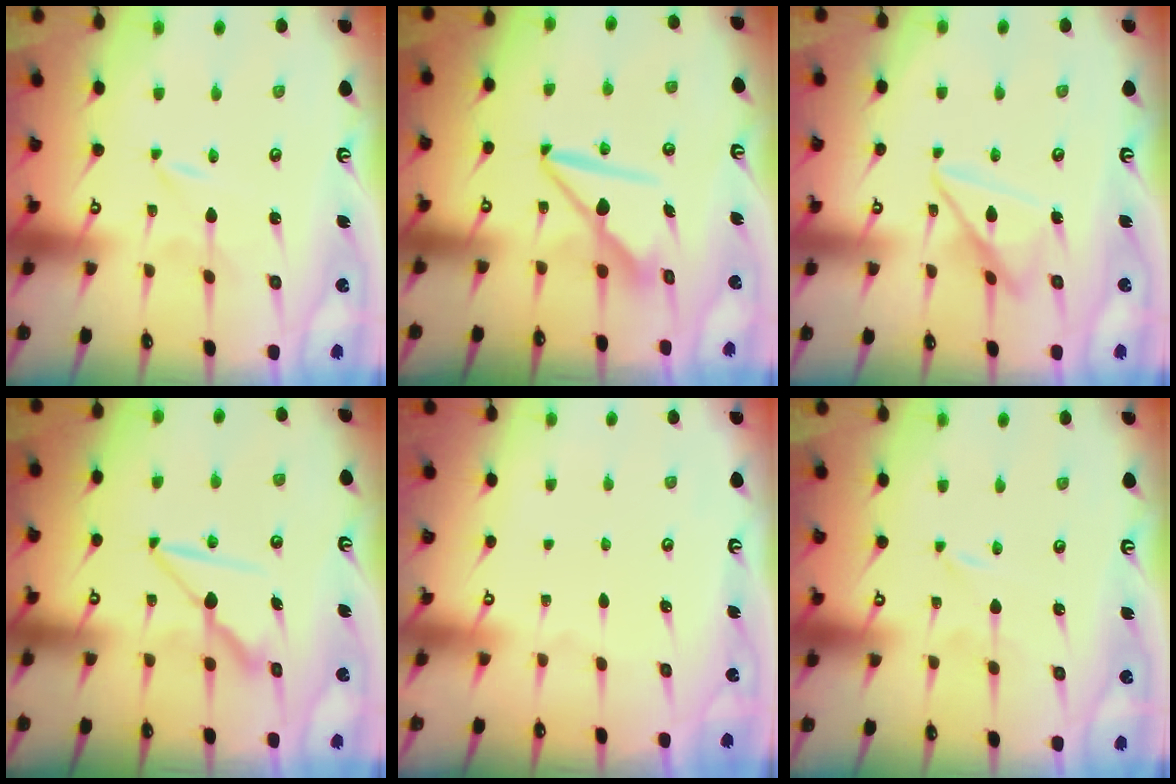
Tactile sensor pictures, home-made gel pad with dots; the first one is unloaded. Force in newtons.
{"total": 8.2, "press": 8.2, "slide": 0.7}
{"total": 12.2, "press": 12.1, "slide": 1.1}
{"total": 9.1, "press": 9.1, "slide": 0.5}
{"total": 0.0}
{"total": 0.0}